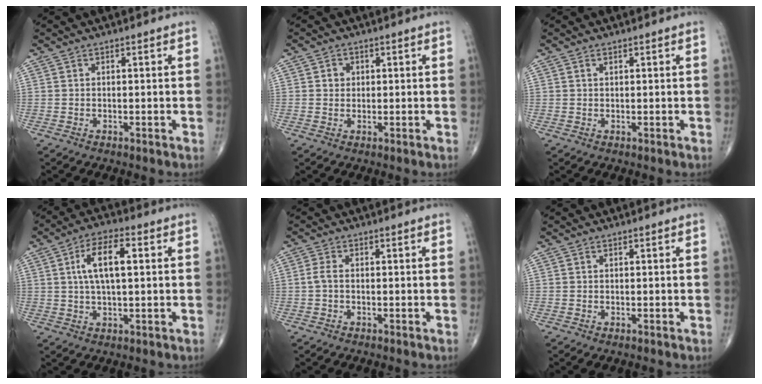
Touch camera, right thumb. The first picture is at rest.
{"total": 2.1, "force": [0.5, 1.9, 0.8], "torque": [-0.001, 0.001, 0.005]}
{"total": 0.7, "force": [0.4, 0.4, 0.4], "torque": [-0.008, 0.001, 0.007]}
{"total": 9.3, "force": [1.9, 3.8, 8.3], "torque": [-0.145, 0.013, 0.029]}
{"total": 2.0, "force": [-0.2, 1.1, 1.6], "torque": [-0.035, 0.003, -0.008]}
{"total": 0.6, "force": [-0.1, 0.4, 0.5], "torque": [-0.007, -0.003, 0.000]}